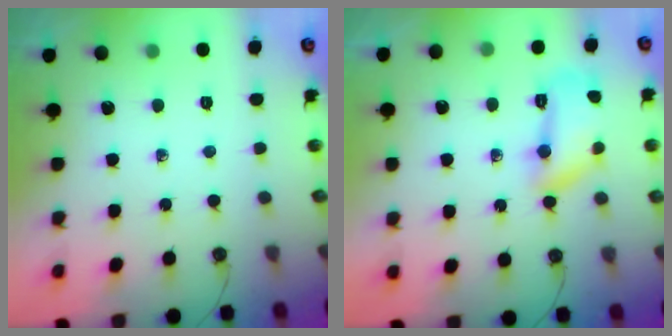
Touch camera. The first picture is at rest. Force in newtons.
{"total": 10.7, "press": 10.6, "slide": 1.4}